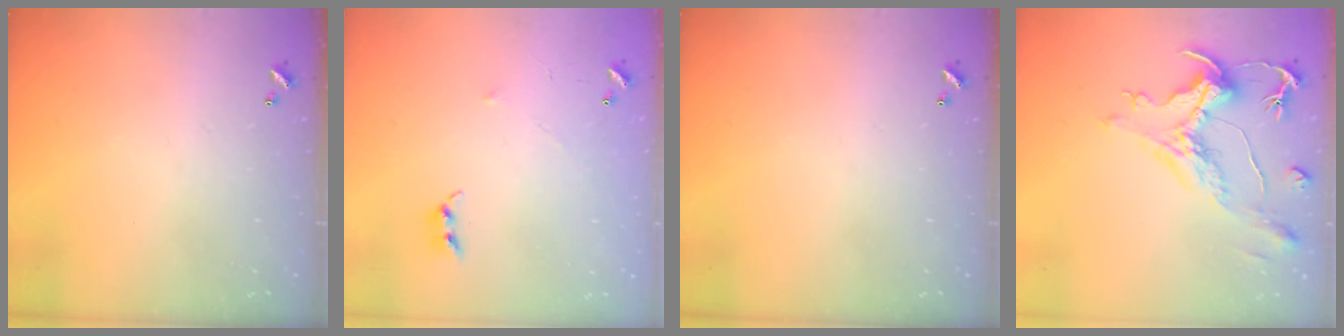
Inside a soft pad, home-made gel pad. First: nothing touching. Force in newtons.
{"total": 6.4, "press": 6.4, "slide": 0.6}
{"total": 0.0}
{"total": 1.6, "press": 0.1, "slide": 1.6}